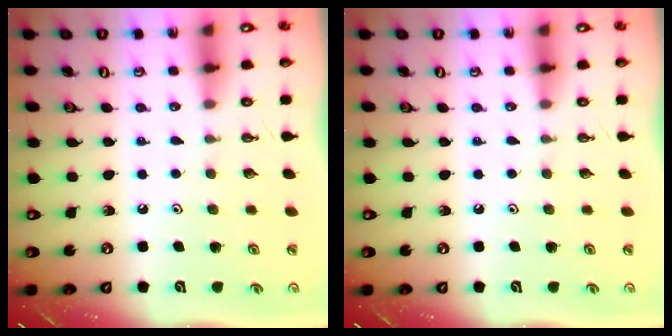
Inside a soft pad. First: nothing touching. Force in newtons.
{"total": 0.0}